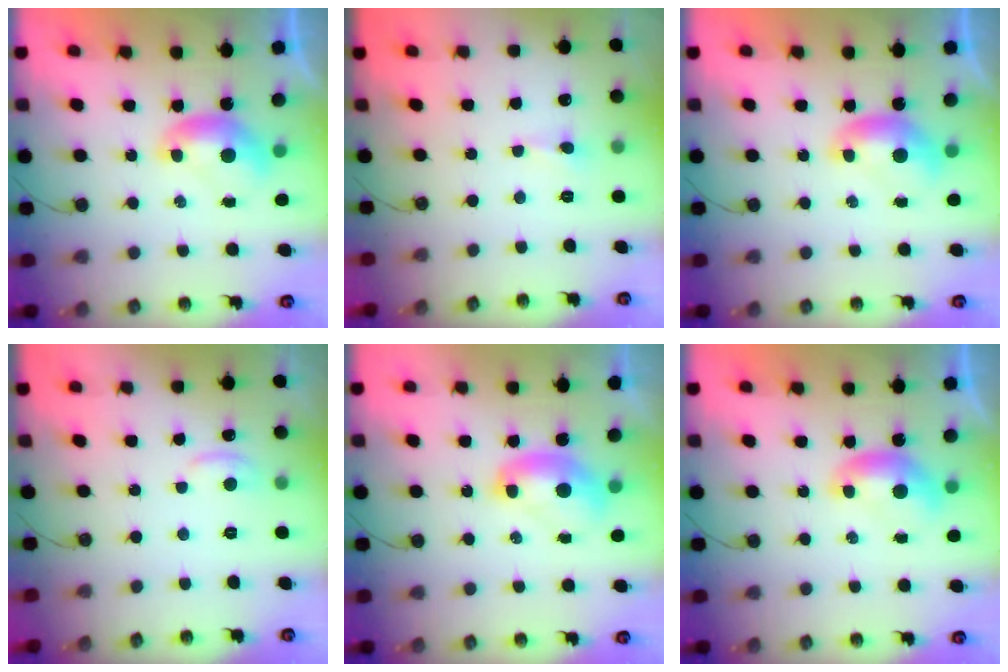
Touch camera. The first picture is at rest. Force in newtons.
{"total": 1.8, "press": 1.6, "slide": 0.7}
{"total": 0.0}
{"total": 1.5, "press": 1.2, "slide": 0.9}
{"total": 2.4, "press": 2.4, "slide": 0.2}
{"total": 0.0}